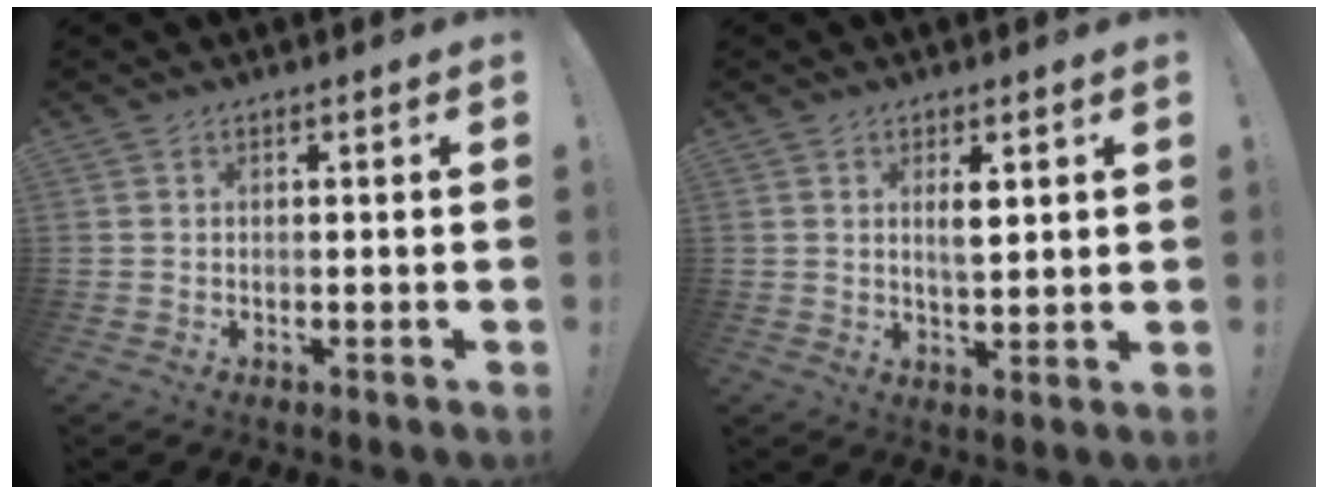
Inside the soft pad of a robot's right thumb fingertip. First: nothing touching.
{"total": 4.4, "force": [1.7, 1.6, 3.8], "torque": [-0.060, -0.010, 0.025]}